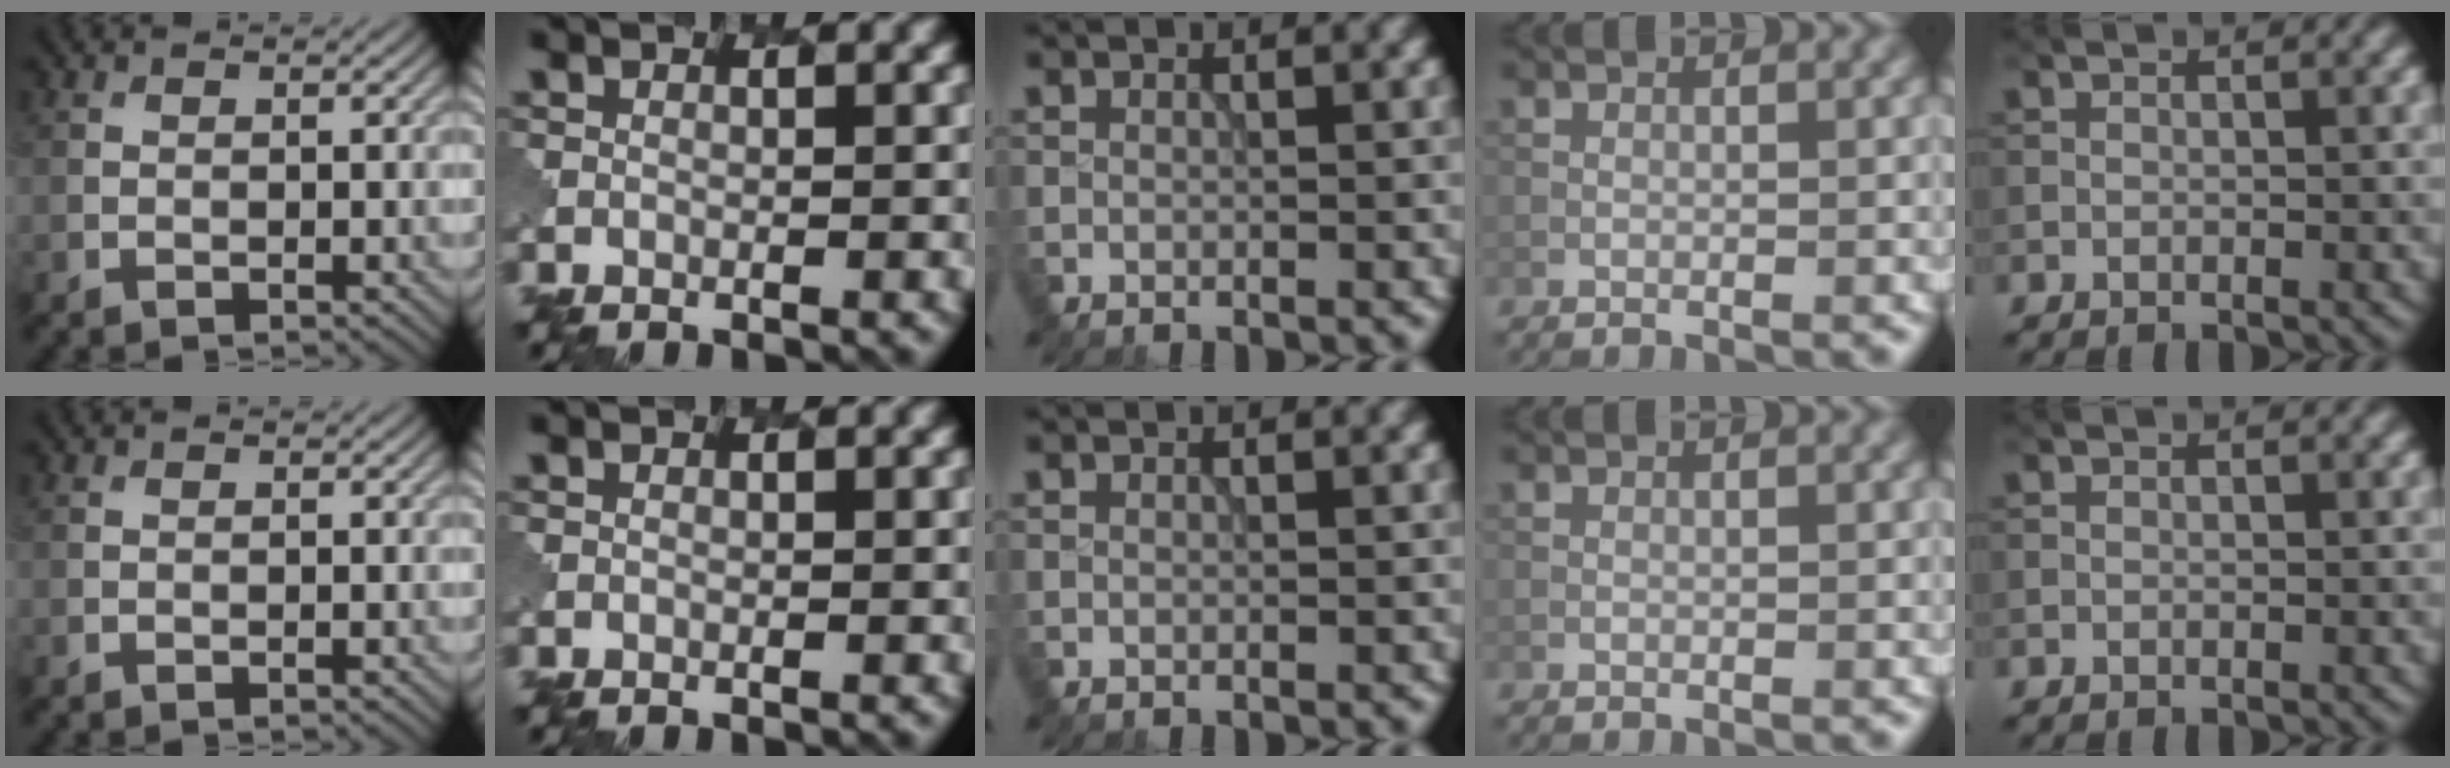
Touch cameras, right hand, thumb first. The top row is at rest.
{}